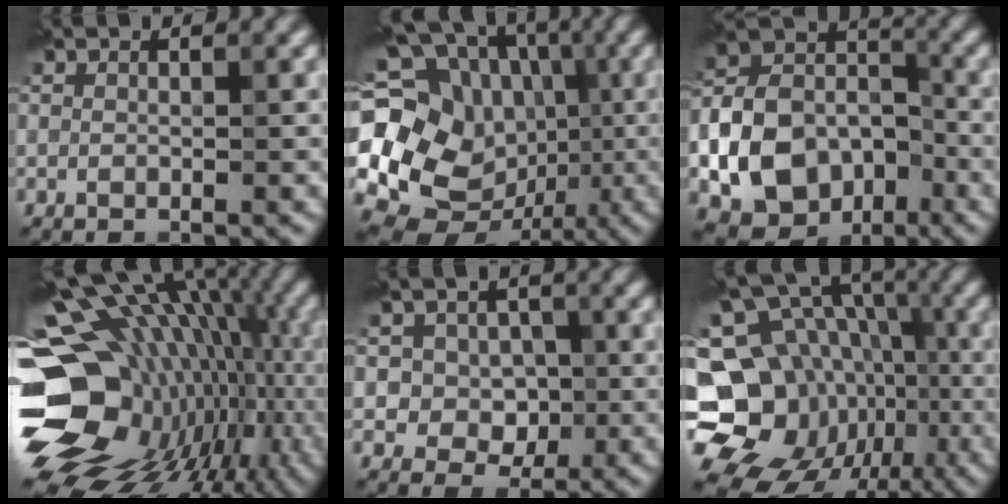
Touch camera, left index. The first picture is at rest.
{"total": 20.3, "force": [-0.9, 17.9, 9.6], "torque": [-0.209, 0.033, -0.037]}
{"total": 11.2, "force": [-3.9, 8.3, 6.4], "torque": [-0.123, -0.001, -0.076]}
{"total": 18.7, "force": [-2.6, 13.2, 12.9], "torque": [-0.209, -0.003, -0.018]}
{"total": 4.3, "force": [0.3, 3.8, 1.9], "torque": [-0.012, 0.008, -0.009]}
{"total": 19.9, "force": [-6.6, 16.8, 8.3], "torque": [-0.171, 0.002, -0.112]}